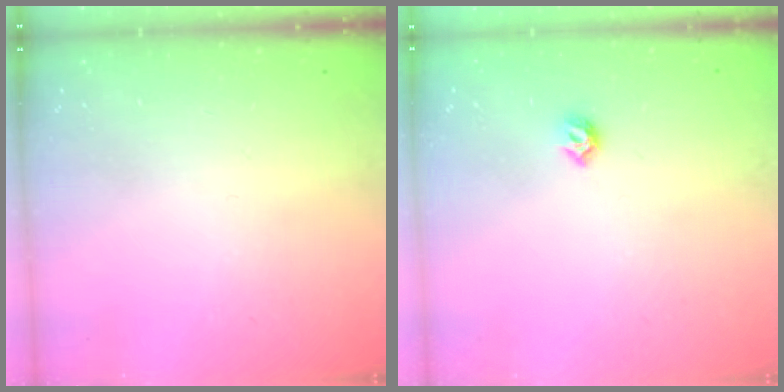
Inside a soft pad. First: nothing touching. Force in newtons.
{"total": 5.0, "press": 4.9, "slide": 1.1}